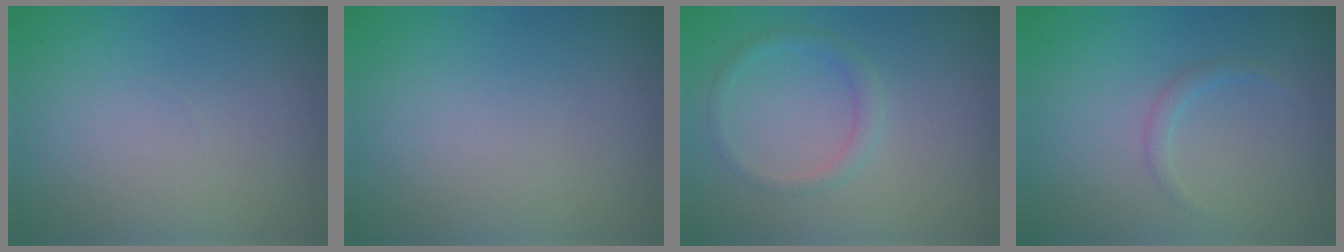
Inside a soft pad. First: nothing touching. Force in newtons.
{"total": 0.0}
{"total": 1.4, "press": 1.4, "slide": 0.1}
{"total": 0.9, "press": 0.9, "slide": 0.1}